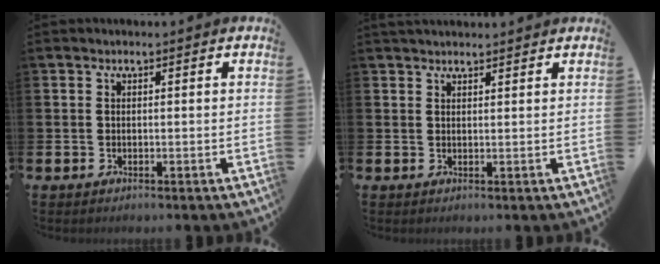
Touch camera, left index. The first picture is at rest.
{"total": 1.8, "force": [1.7, 0.4, 0.3], "torque": [0.003, -0.003, 0.029]}